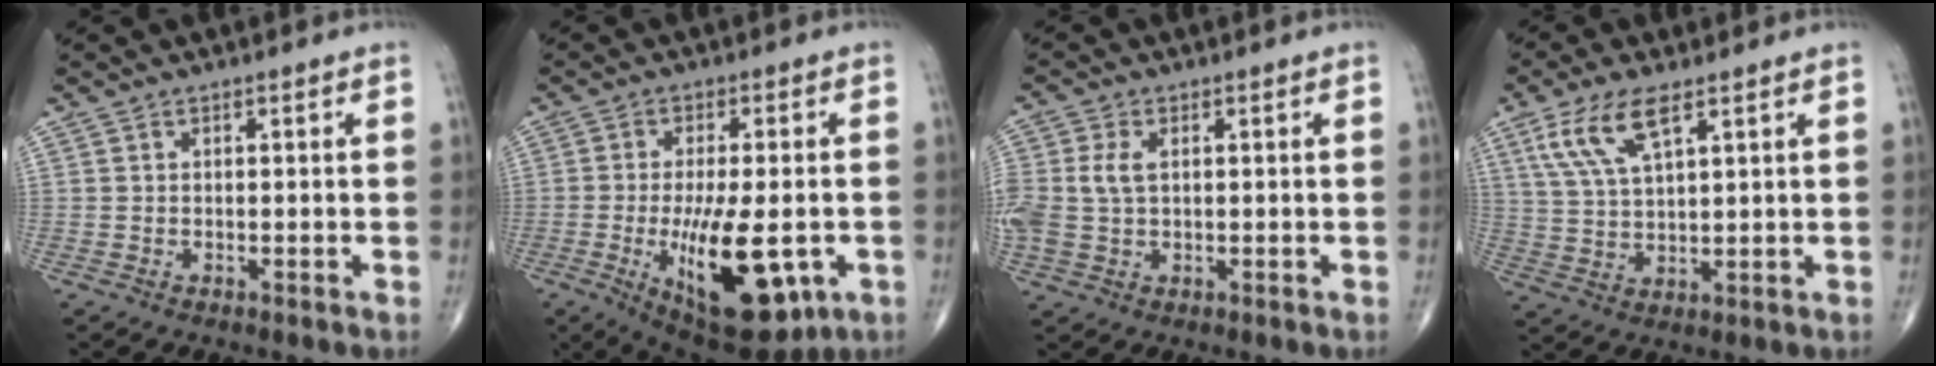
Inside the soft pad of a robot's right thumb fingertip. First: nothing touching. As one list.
[{"total": 18.1, "force": [-4.8, 7.2, 15.9], "torque": [-0.252, -0.012, -0.053]}, {"total": 6.9, "force": [0.8, 4.4, 5.3], "torque": [-0.141, 0.010, 0.021]}, {"total": 9.1, "force": [4.7, 3.2, 7.1], "torque": [-0.151, -0.012, 0.100]}]